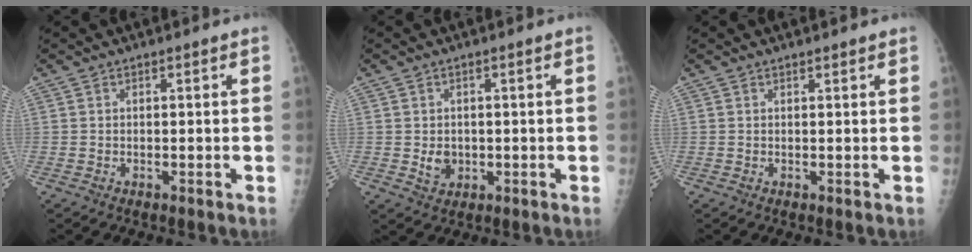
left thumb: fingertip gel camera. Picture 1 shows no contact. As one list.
[{"total": 3.3, "force": [-0.3, 2.8, 1.9], "torque": [-0.019, 0.000, 0.004]}, {"total": 0.9, "force": [0.9, 0.2, 0.4], "torque": [-0.002, 0.001, 0.012]}]